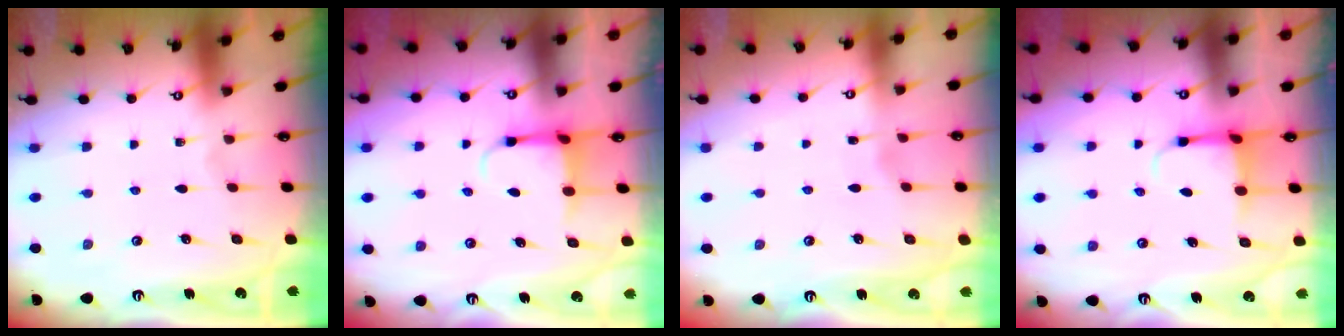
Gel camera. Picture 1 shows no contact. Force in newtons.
{"total": 4.0, "press": 3.8, "slide": 1.2}
{"total": 2.5, "press": 2.5, "slide": 0.2}
{"total": 3.8, "press": 3.6, "slide": 1.3}